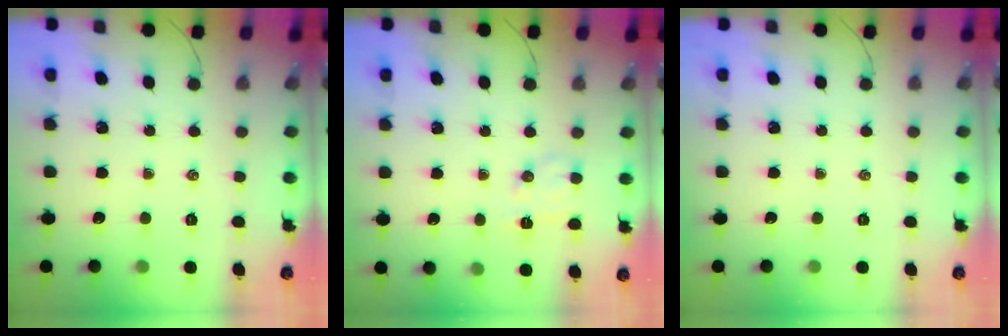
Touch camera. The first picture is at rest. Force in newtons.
{"total": 7.9, "press": 7.8, "slide": 1.4}
{"total": 0.0}